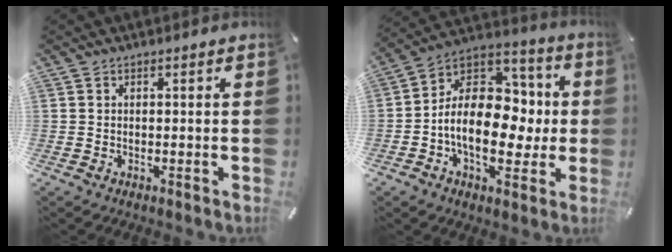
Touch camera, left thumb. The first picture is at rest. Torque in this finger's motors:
{"motor_torque": [2.33, 2.68, 0.79, 0.21, 0.27]}